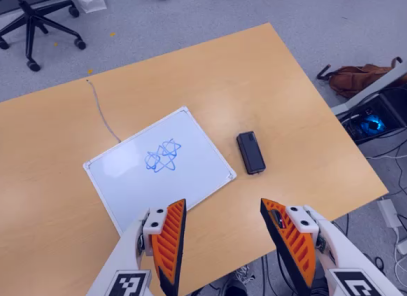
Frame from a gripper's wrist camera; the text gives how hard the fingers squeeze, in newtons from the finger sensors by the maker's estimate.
{"total": 0.0}